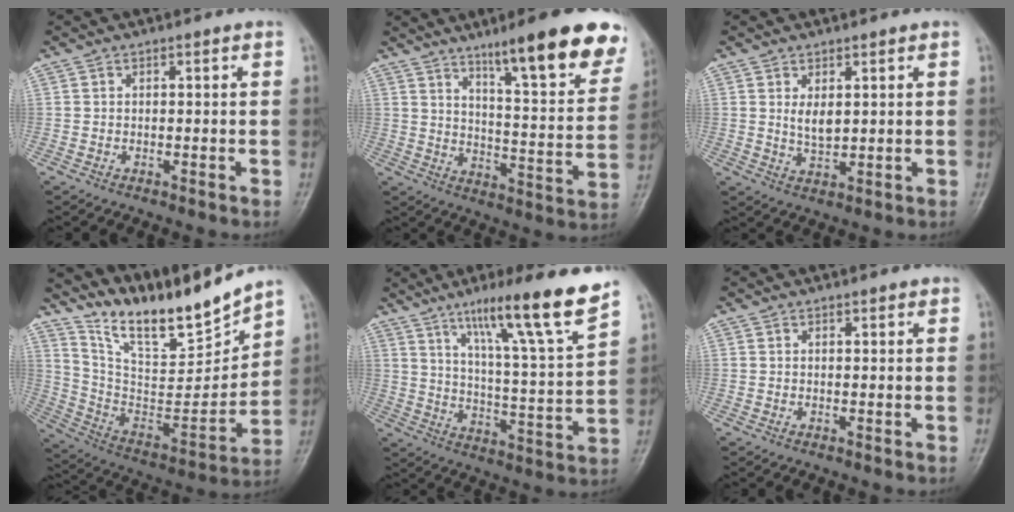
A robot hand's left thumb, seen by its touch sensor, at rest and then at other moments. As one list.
[{"total": 19.3, "force": [12.5, 3.5, 14.3], "torque": [-0.160, -0.059, 0.183]}, {"total": 3.4, "force": [1.2, 1.8, 2.7], "torque": [-0.040, -0.014, 0.026]}, {"total": 18.7, "force": [16.5, 3.2, 8.2], "torque": [-0.100, -0.107, 0.302]}, {"total": 17.1, "force": [11.7, 0.3, 12.5], "torque": [-0.180, -0.062, 0.184]}, {"total": 0.7, "force": [0.6, 0.3, 0.3], "torque": [-0.004, -0.001, 0.005]}]